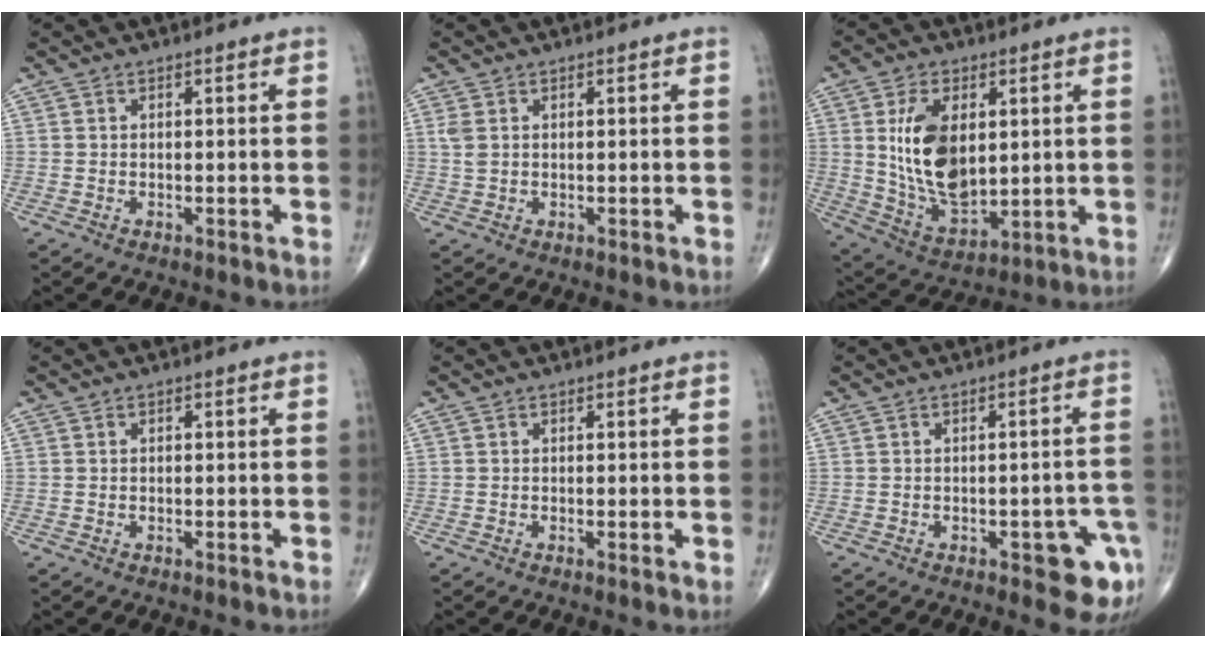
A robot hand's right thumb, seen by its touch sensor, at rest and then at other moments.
{"total": 1.9, "force": [0.6, 1.2, 1.4], "torque": [-0.039, 0.006, 0.018]}
{"total": 15.5, "force": [2.6, 8.9, 12.5], "torque": [-0.212, -0.020, 0.063]}
{"total": 0.0}
{"total": 0.6, "force": [0.0, 0.0, 0.6], "torque": [-0.015, -0.003, -0.003]}
{"total": 7.9, "force": [-3.5, 3.2, 6.4], "torque": [-0.046, 0.017, -0.038]}